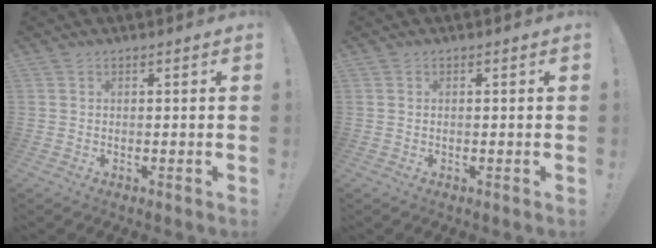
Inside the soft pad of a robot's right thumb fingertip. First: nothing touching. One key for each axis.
{"total": 0.0}